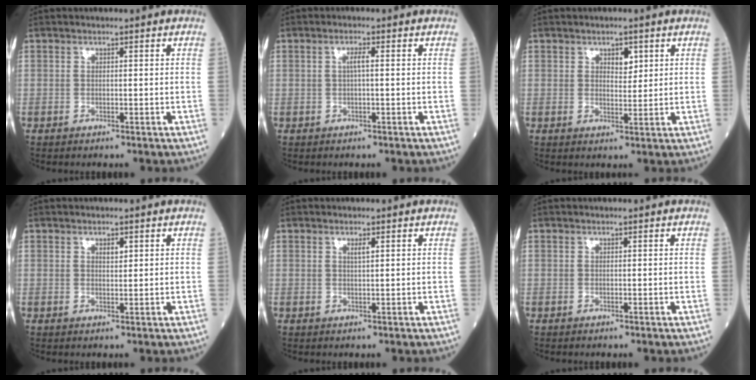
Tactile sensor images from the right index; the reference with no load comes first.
{"total": 1.5, "force": [0.1, 0.1, 1.5], "torque": [-0.031, 0.003, 0.002]}
{"total": 2.6, "force": [1.3, 1.3, 1.8], "torque": [-0.023, -0.002, 0.021]}
{"total": 1.3, "force": [0.7, 0.5, 1.0], "torque": [-0.015, -0.002, 0.010]}
{"total": 1.0, "force": [0.5, 0.0, 0.9], "torque": [-0.019, -0.002, 0.009]}
{"total": 0.0}